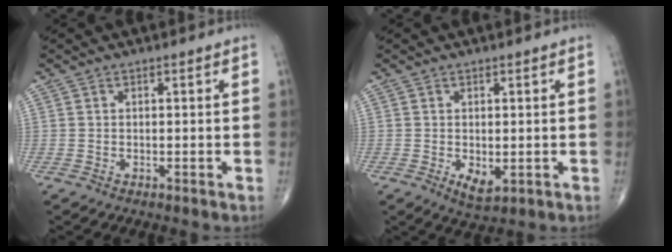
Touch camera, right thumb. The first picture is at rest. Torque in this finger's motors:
{"motor_torque": [-0.11, 0.53, 0.22, 0.20, 0.05]}